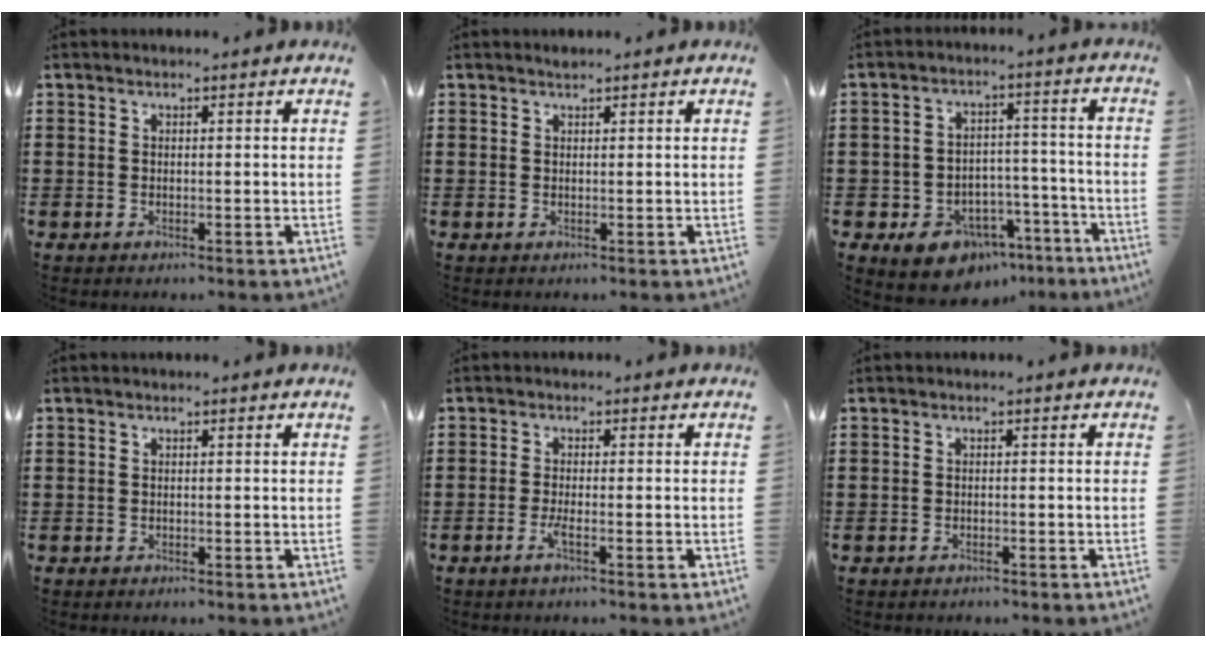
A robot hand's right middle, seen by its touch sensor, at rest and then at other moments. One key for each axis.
{"total": 0.6, "fx": 0.6, "fy": 0.1, "fz": 0.1, "tx": -0.003, "ty": -0.003, "tz": 0.011}
{"total": 8.0, "fx": -5.8, "fy": 4.8, "fz": 2.9, "tx": -0.057, "ty": 0.036, "tz": -0.105}
{"total": 0.0}
{"total": 2.0, "fx": -0.9, "fy": 0.2, "fz": 1.8, "tx": -0.042, "ty": -0.004, "tz": -0.019}
{"total": 0.6, "fx": -0.6, "fy": 0.3, "fz": 0.0, "tx": -0.001, "ty": 0.001, "tz": -0.013}